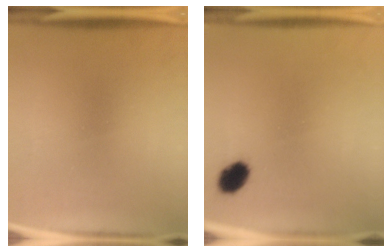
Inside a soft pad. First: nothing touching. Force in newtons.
{"total": 4.7}